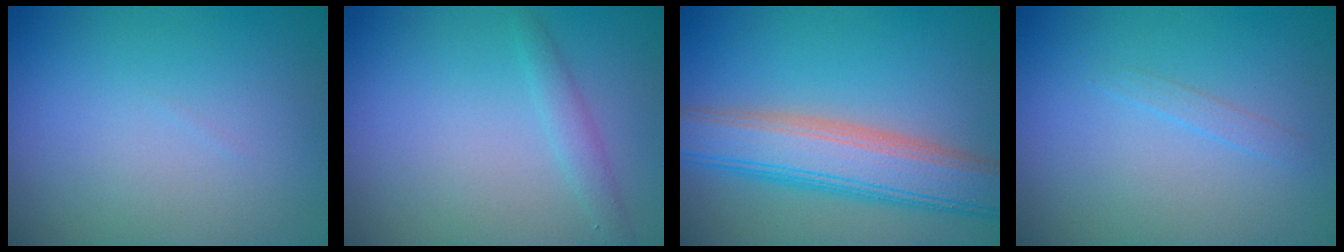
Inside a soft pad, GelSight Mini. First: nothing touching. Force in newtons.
{"total": 1.3, "press": 1.3, "slide": 0.1}
{"total": 7.3, "press": 7.2, "slide": 0.7}
{"total": 0.8, "press": 0.8, "slide": 0.1}